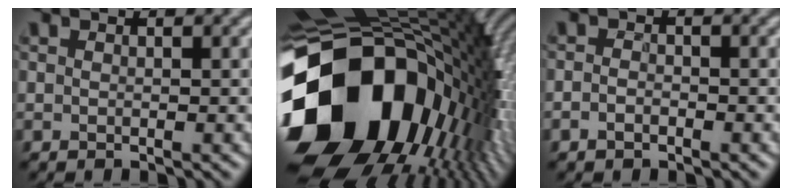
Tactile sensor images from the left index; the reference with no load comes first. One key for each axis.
{"total": 19.5, "fx": -3.1, "fy": 14.1, "fz": 13.1, "tx": -0.275, "ty": -0.023, "tz": -0.035}
{"total": 0.8, "fx": -0.8, "fy": 0.1, "fz": 0.0, "tx": -0.009, "ty": 0.002, "tz": -0.008}